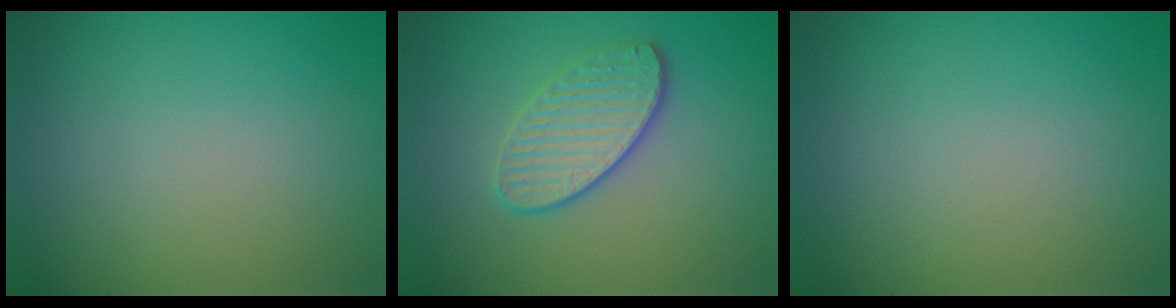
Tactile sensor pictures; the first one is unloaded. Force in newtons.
{"total": 3.4, "press": 3.1, "slide": 1.4}
{"total": 0.0}